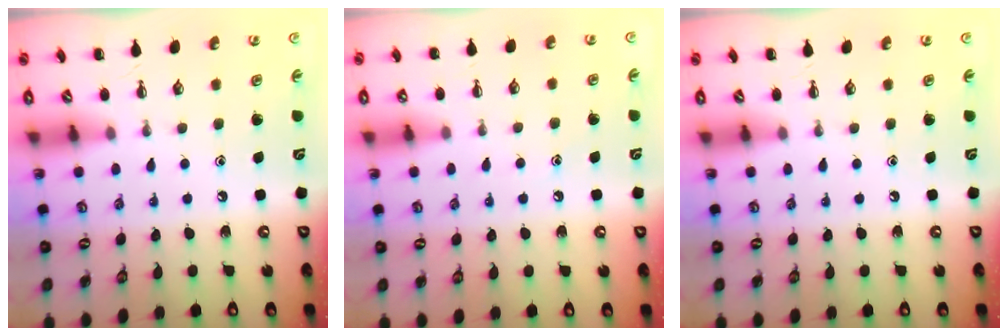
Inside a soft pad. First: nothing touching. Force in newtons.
{"total": 5.3, "press": 5.1, "slide": 1.4}
{"total": 0.0}